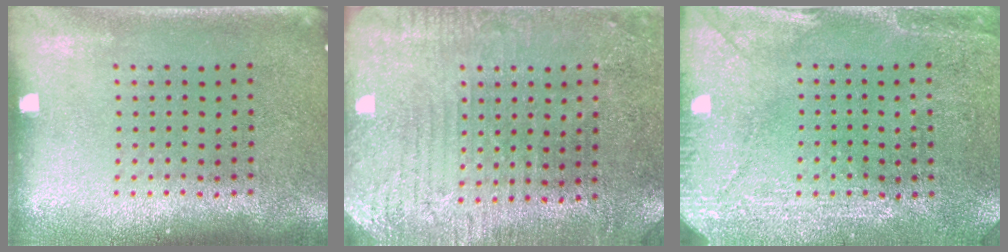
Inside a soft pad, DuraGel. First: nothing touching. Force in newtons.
{"total": 3.0, "press": 2.8, "slide": 1.1}
{"total": 3.0, "press": 2.8, "slide": 1.0}